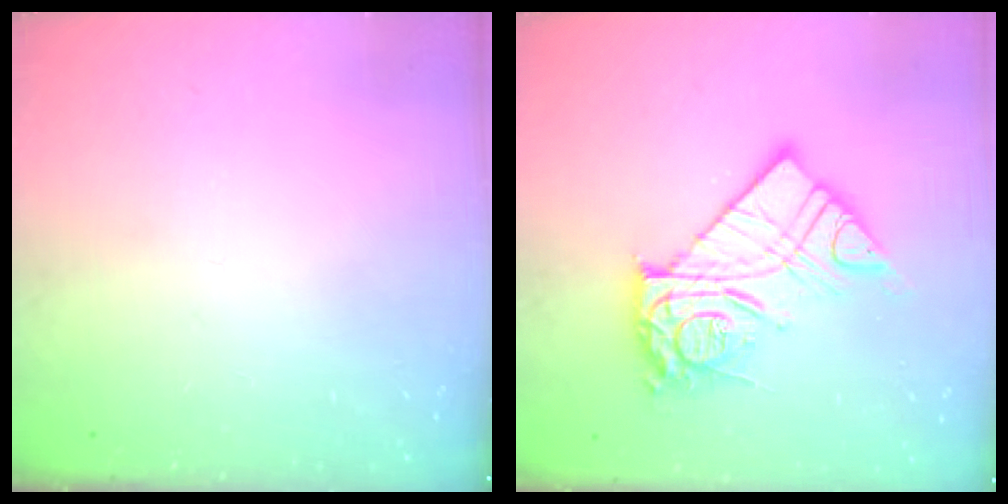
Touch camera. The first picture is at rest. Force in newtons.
{"total": 16.0, "press": 16.0, "slide": 1.3}